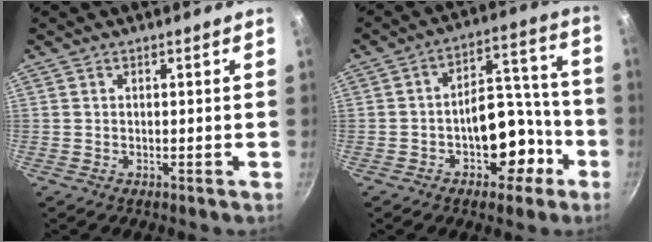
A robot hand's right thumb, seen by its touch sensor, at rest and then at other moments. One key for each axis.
{"total": 13.0, "fx": -5.0, "fy": 8.4, "fz": 8.6, "tx": -0.071, "ty": 0.077, "tz": -0.059}